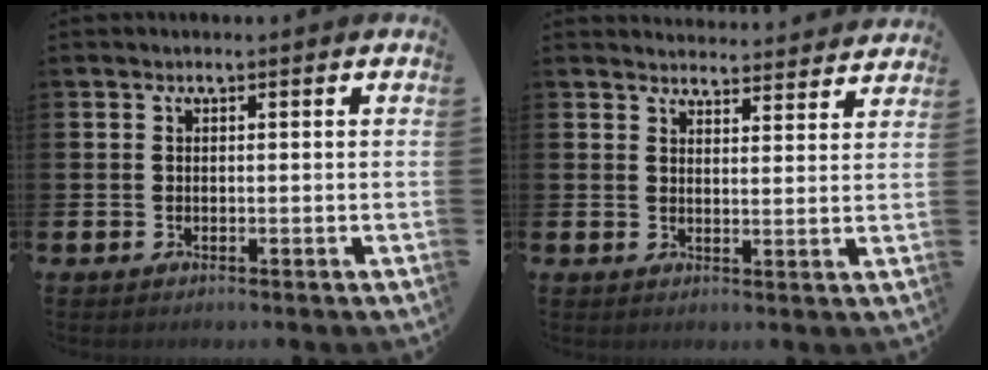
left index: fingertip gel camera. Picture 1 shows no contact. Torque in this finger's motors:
{"motor_torque": [0.67, -1.43, -0.47, -0.02]}